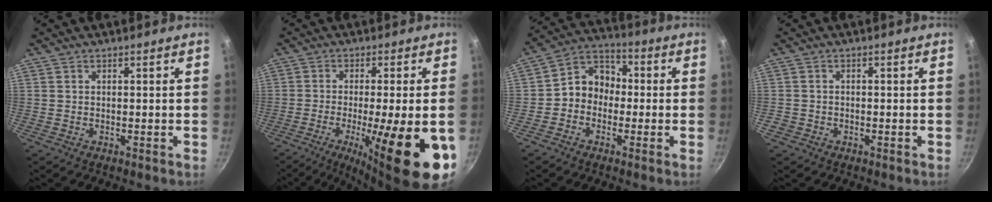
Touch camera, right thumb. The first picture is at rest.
{"total": 19.5, "force": [-6.2, 4.4, 17.9], "torque": [-0.254, -0.007, -0.085]}
{"total": 8.4, "force": [-1.2, 7.1, 4.3], "torque": [-0.033, 0.037, -0.042]}
{"total": 1.3, "force": [-0.7, 1.0, 0.4], "torque": [-0.012, 0.004, -0.011]}